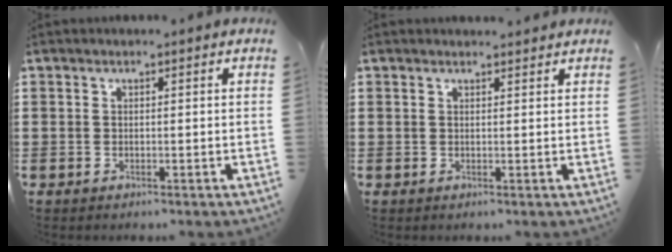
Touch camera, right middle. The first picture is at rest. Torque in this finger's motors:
{"motor_torque": [0.41, -0.27, 0.04, 0.00]}